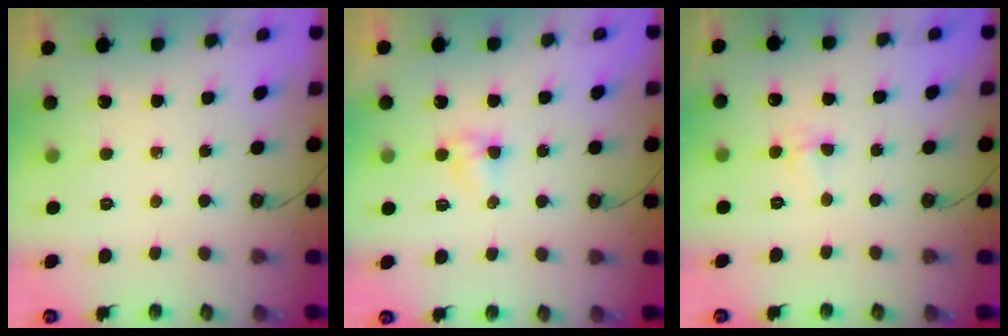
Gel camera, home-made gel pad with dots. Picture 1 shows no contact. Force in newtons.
{"total": 2.8, "press": 2.8, "slide": 0.2}
{"total": 3.2, "press": 3.2, "slide": 0.4}